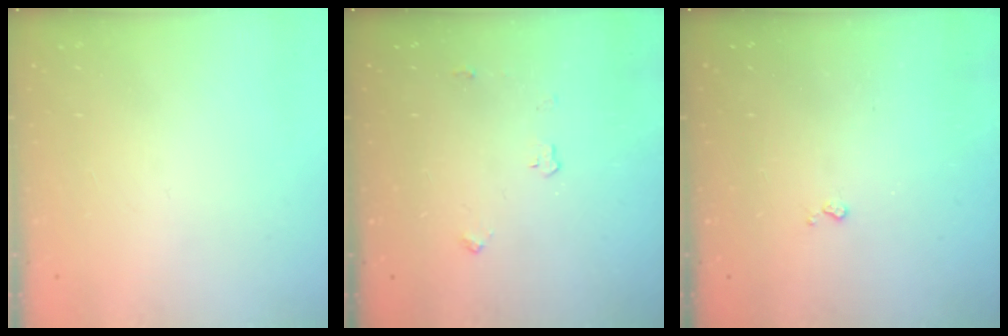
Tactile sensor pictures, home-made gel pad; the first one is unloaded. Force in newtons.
{"total": 3.0, "press": 2.9, "slide": 0.5}
{"total": 2.9, "press": 2.8, "slide": 0.5}